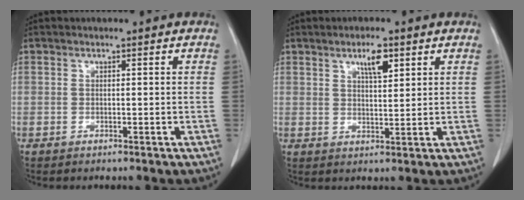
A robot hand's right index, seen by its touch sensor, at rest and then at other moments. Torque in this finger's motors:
{"motor_torque": [0.10, 0.08, 0.08, 0.04]}